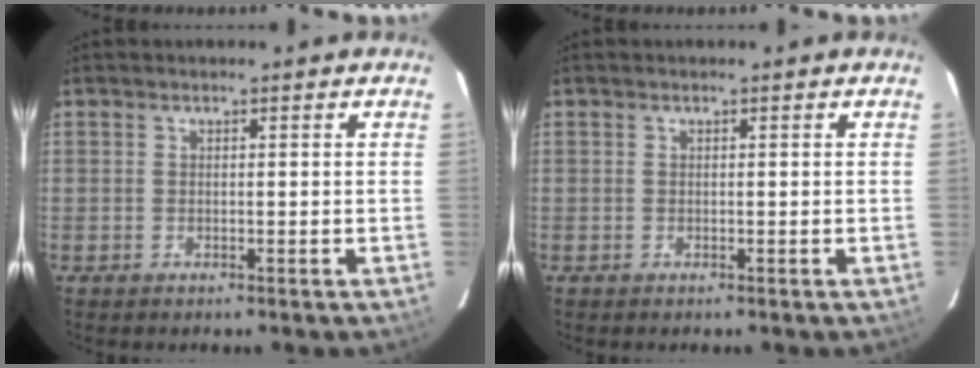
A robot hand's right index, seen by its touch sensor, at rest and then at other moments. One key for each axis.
{"total": 0.0}